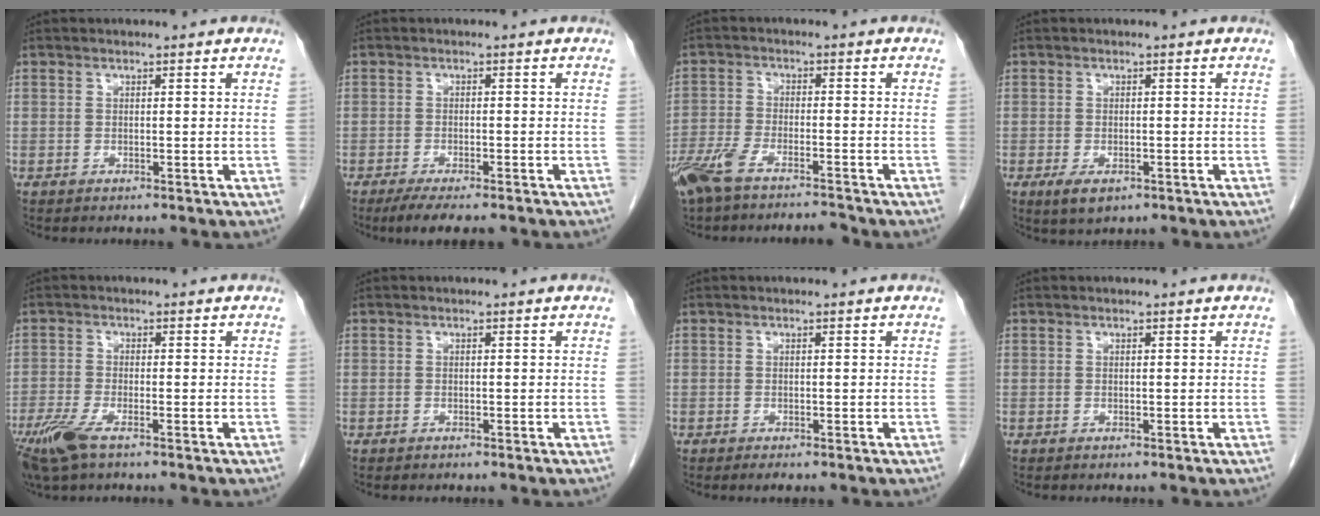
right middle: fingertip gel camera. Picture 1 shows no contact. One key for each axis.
{"total": 5.9, "fx": -4.6, "fy": 1.2, "fz": 3.5, "tx": -0.050, "ty": -0.011, "tz": -0.070}
{"total": 8.2, "fx": -6.9, "fy": 1.6, "fz": 4.2, "tx": -0.085, "ty": -0.009, "tz": -0.125}
{"total": 3.3, "fx": -1.6, "fy": 1.6, "fz": 2.4, "tx": -0.045, "ty": -0.005, "tz": -0.018}
{"total": 6.3, "fx": -4.1, "fy": 1.6, "fz": 4.5, "tx": -0.098, "ty": -0.017, "tz": -0.078}
{"total": 0.0}
{"total": 1.1, "fx": -0.8, "fy": 0.3, "fz": 0.7, "tx": -0.010, "ty": -0.002, "tz": -0.009}
{"total": 0.0}